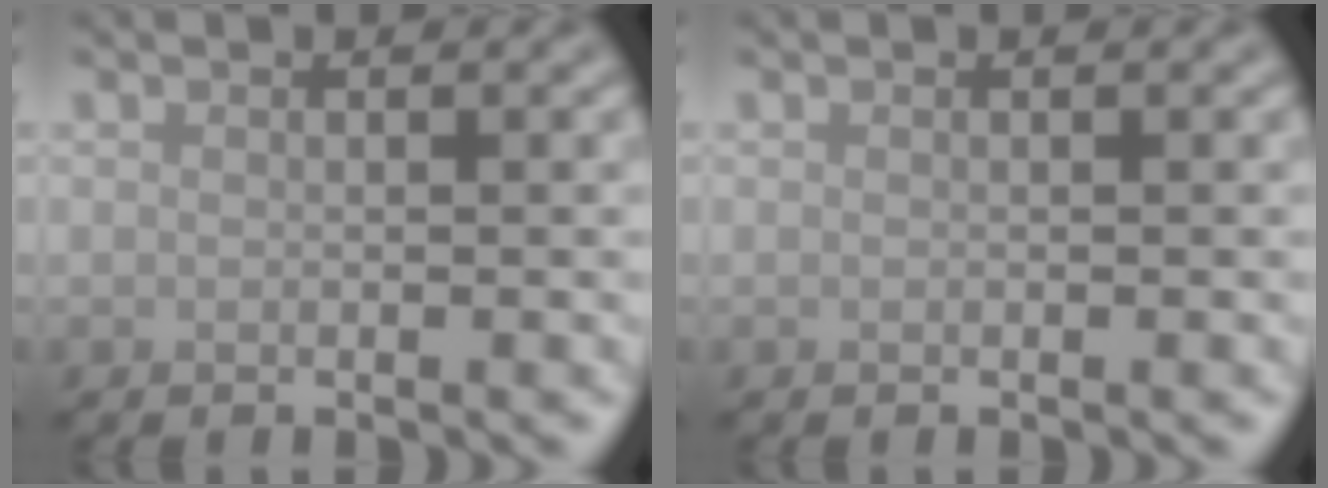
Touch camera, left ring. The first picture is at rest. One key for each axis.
{"total": 0.0}